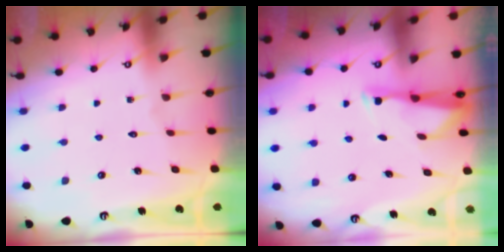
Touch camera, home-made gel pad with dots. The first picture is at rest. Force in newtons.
{"total": 2.9, "press": 2.8, "slide": 0.5}